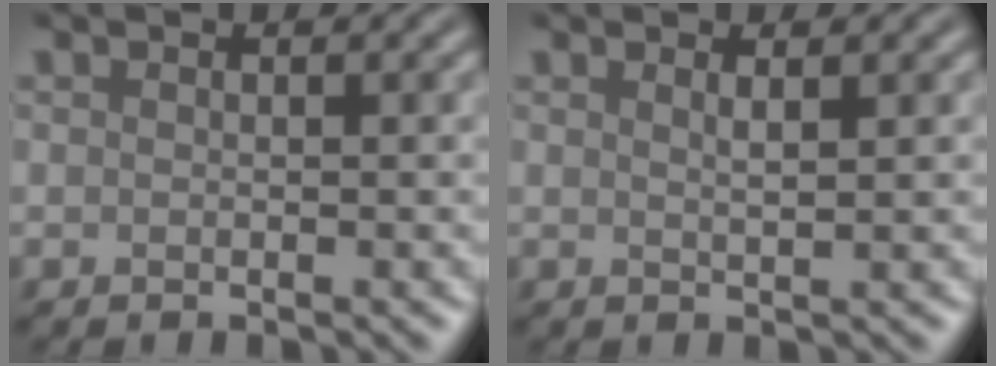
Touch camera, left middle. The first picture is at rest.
{"total": 1.1, "force": [0.7, 0.3, 0.9], "torque": [-0.007, 0.002, 0.008]}